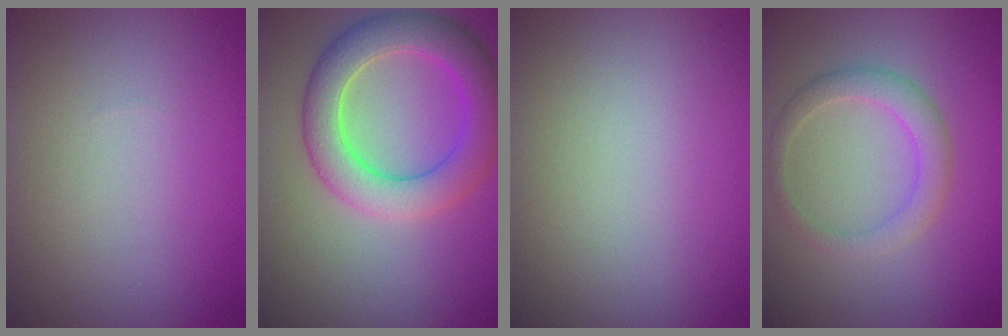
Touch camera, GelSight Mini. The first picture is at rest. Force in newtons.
{"total": 6.1, "press": 6.1, "slide": 0.3}
{"total": 0.0}
{"total": 2.6, "press": 2.5, "slide": 0.2}